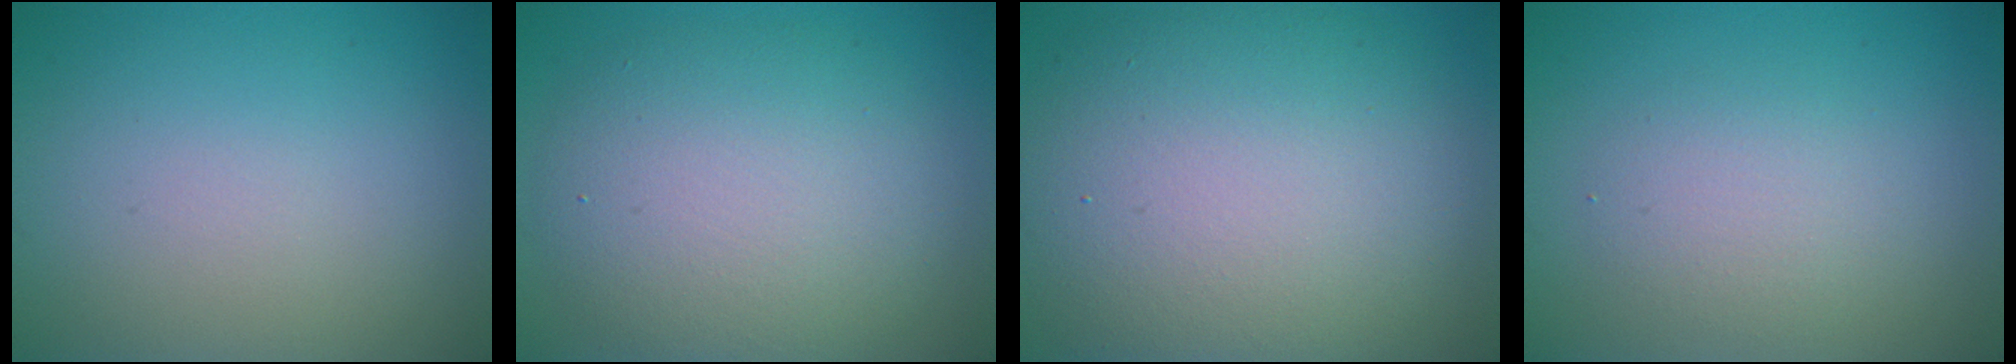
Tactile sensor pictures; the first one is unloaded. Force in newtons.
{"total": 7.4, "press": 7.4, "slide": 0.2}
{"total": 12.9, "press": 12.9, "slide": 0.5}
{"total": 2.3, "press": 2.3, "slide": 0.2}